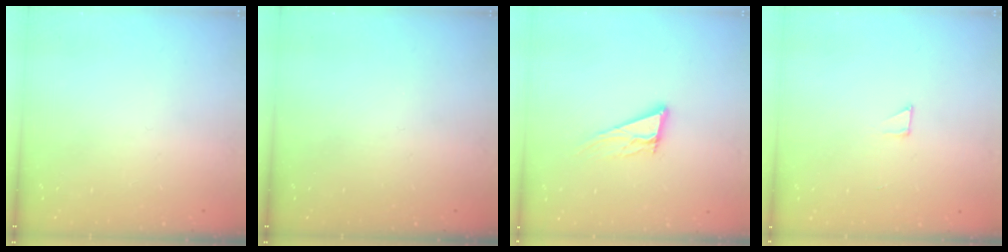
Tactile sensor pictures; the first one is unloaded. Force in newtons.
{"total": 0.0}
{"total": 12.4, "press": 11.9, "slide": 3.3}
{"total": 2.1, "press": 2.1, "slide": 0.1}